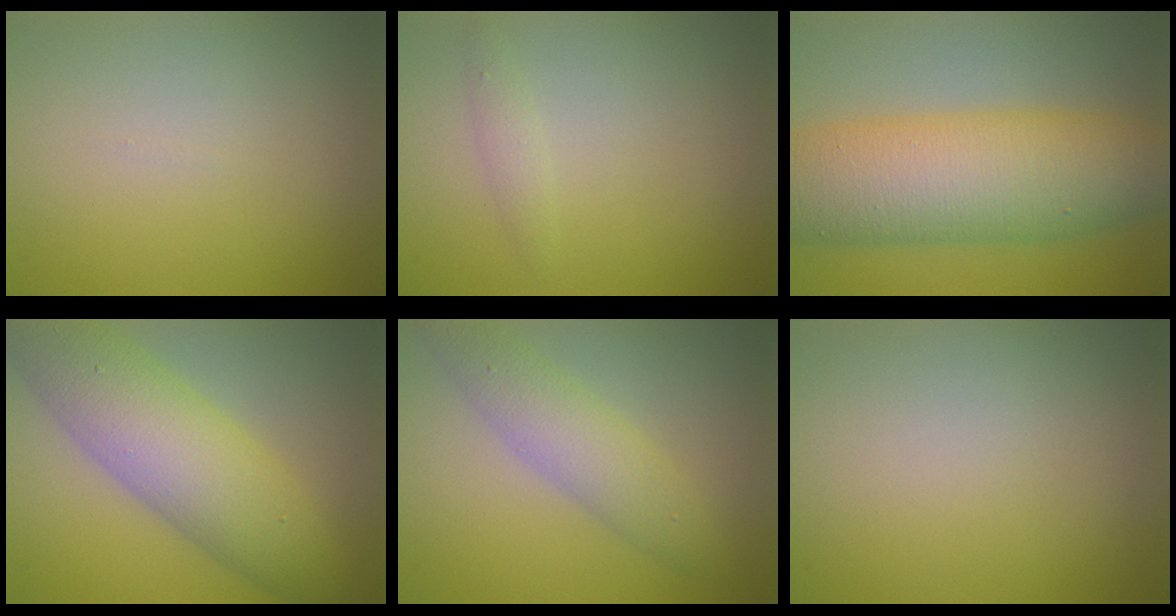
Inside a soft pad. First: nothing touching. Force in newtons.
{"total": 1.0, "press": 1.0, "slide": 0.1}
{"total": 10.4, "press": 10.4, "slide": 0.1}
{"total": 8.2, "press": 8.2, "slide": 0.2}
{"total": 3.7, "press": 3.7, "slide": 0.1}
{"total": 0.0}